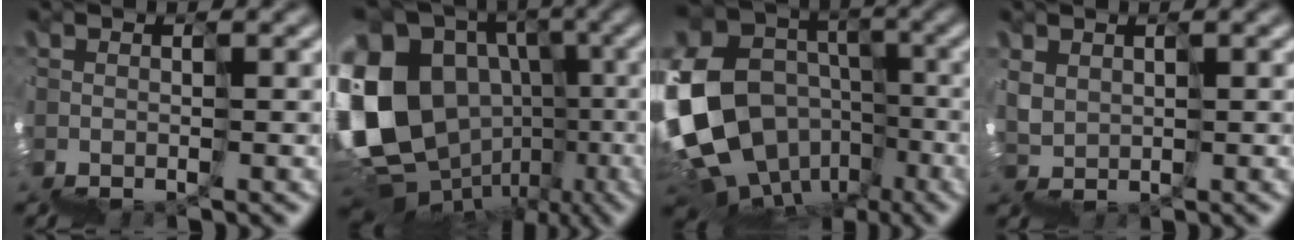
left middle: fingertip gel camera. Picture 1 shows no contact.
{"total": 14.6, "force": [1.0, 12.2, 8.0], "torque": [-0.193, 0.012, 0.045]}
{"total": 14.9, "force": [-1.8, 12.6, 7.7], "torque": [-0.170, -0.008, -0.022]}
{"total": 3.4, "force": [2.0, 2.3, 1.4], "torque": [-0.019, 0.015, 0.043]}